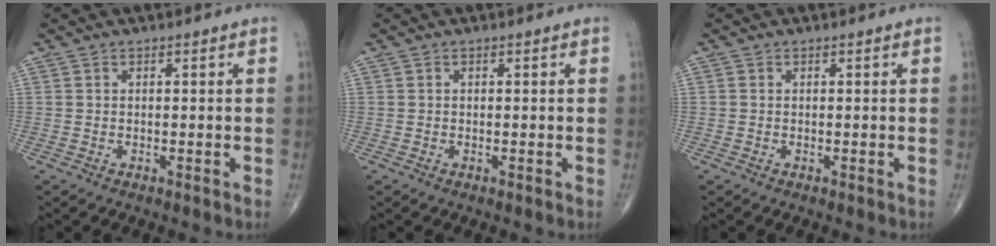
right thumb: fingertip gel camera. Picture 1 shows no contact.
{"total": 0.0}
{"total": 0.0}